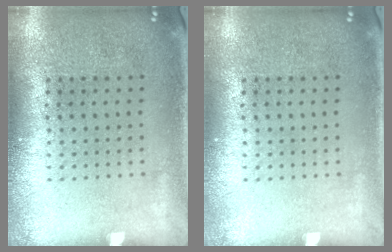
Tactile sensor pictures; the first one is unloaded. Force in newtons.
{"total": 0.0}